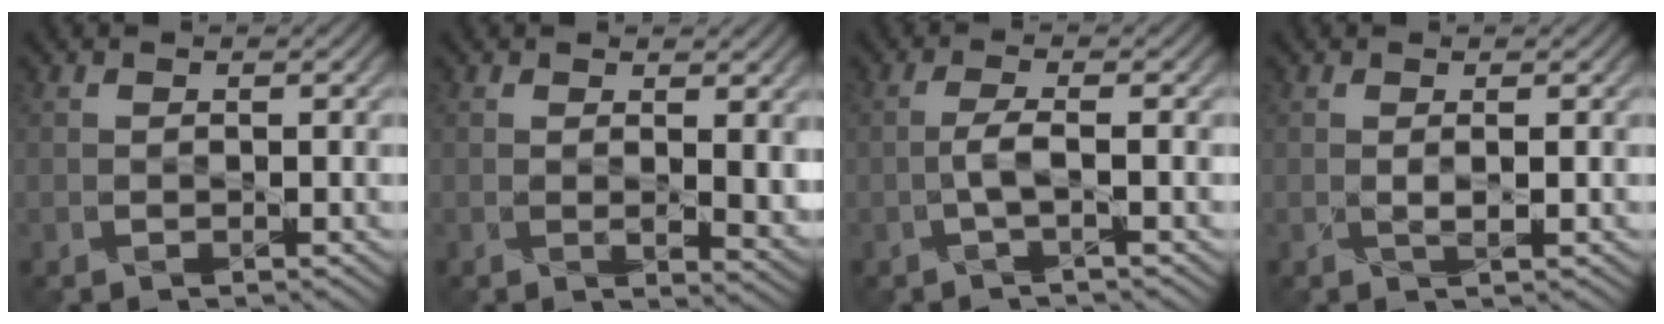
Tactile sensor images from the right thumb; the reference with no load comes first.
{"total": 5.2, "force": [0.8, 2.7, 4.4], "torque": [-0.081, -0.013, 0.019]}
{"total": 1.8, "force": [-0.8, -0.7, 1.4], "torque": [-0.037, 0.008, -0.018]}
{"total": 0.8, "force": [-0.1, 0.0, 0.8], "torque": [-0.022, 0.000, 0.002]}